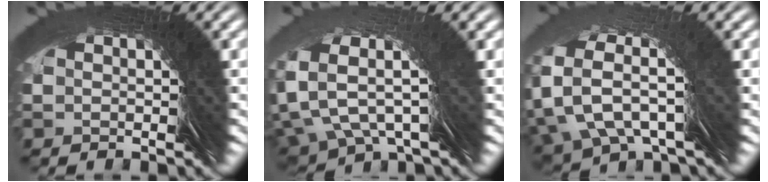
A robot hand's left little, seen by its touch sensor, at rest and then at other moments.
{"total": 3.1, "force": [3.0, -0.8, 0.2], "torque": [-0.020, 0.035, 0.035]}
{"total": 4.0, "force": [3.9, -0.5, -0.8], "torque": [-0.031, 0.029, 0.054]}